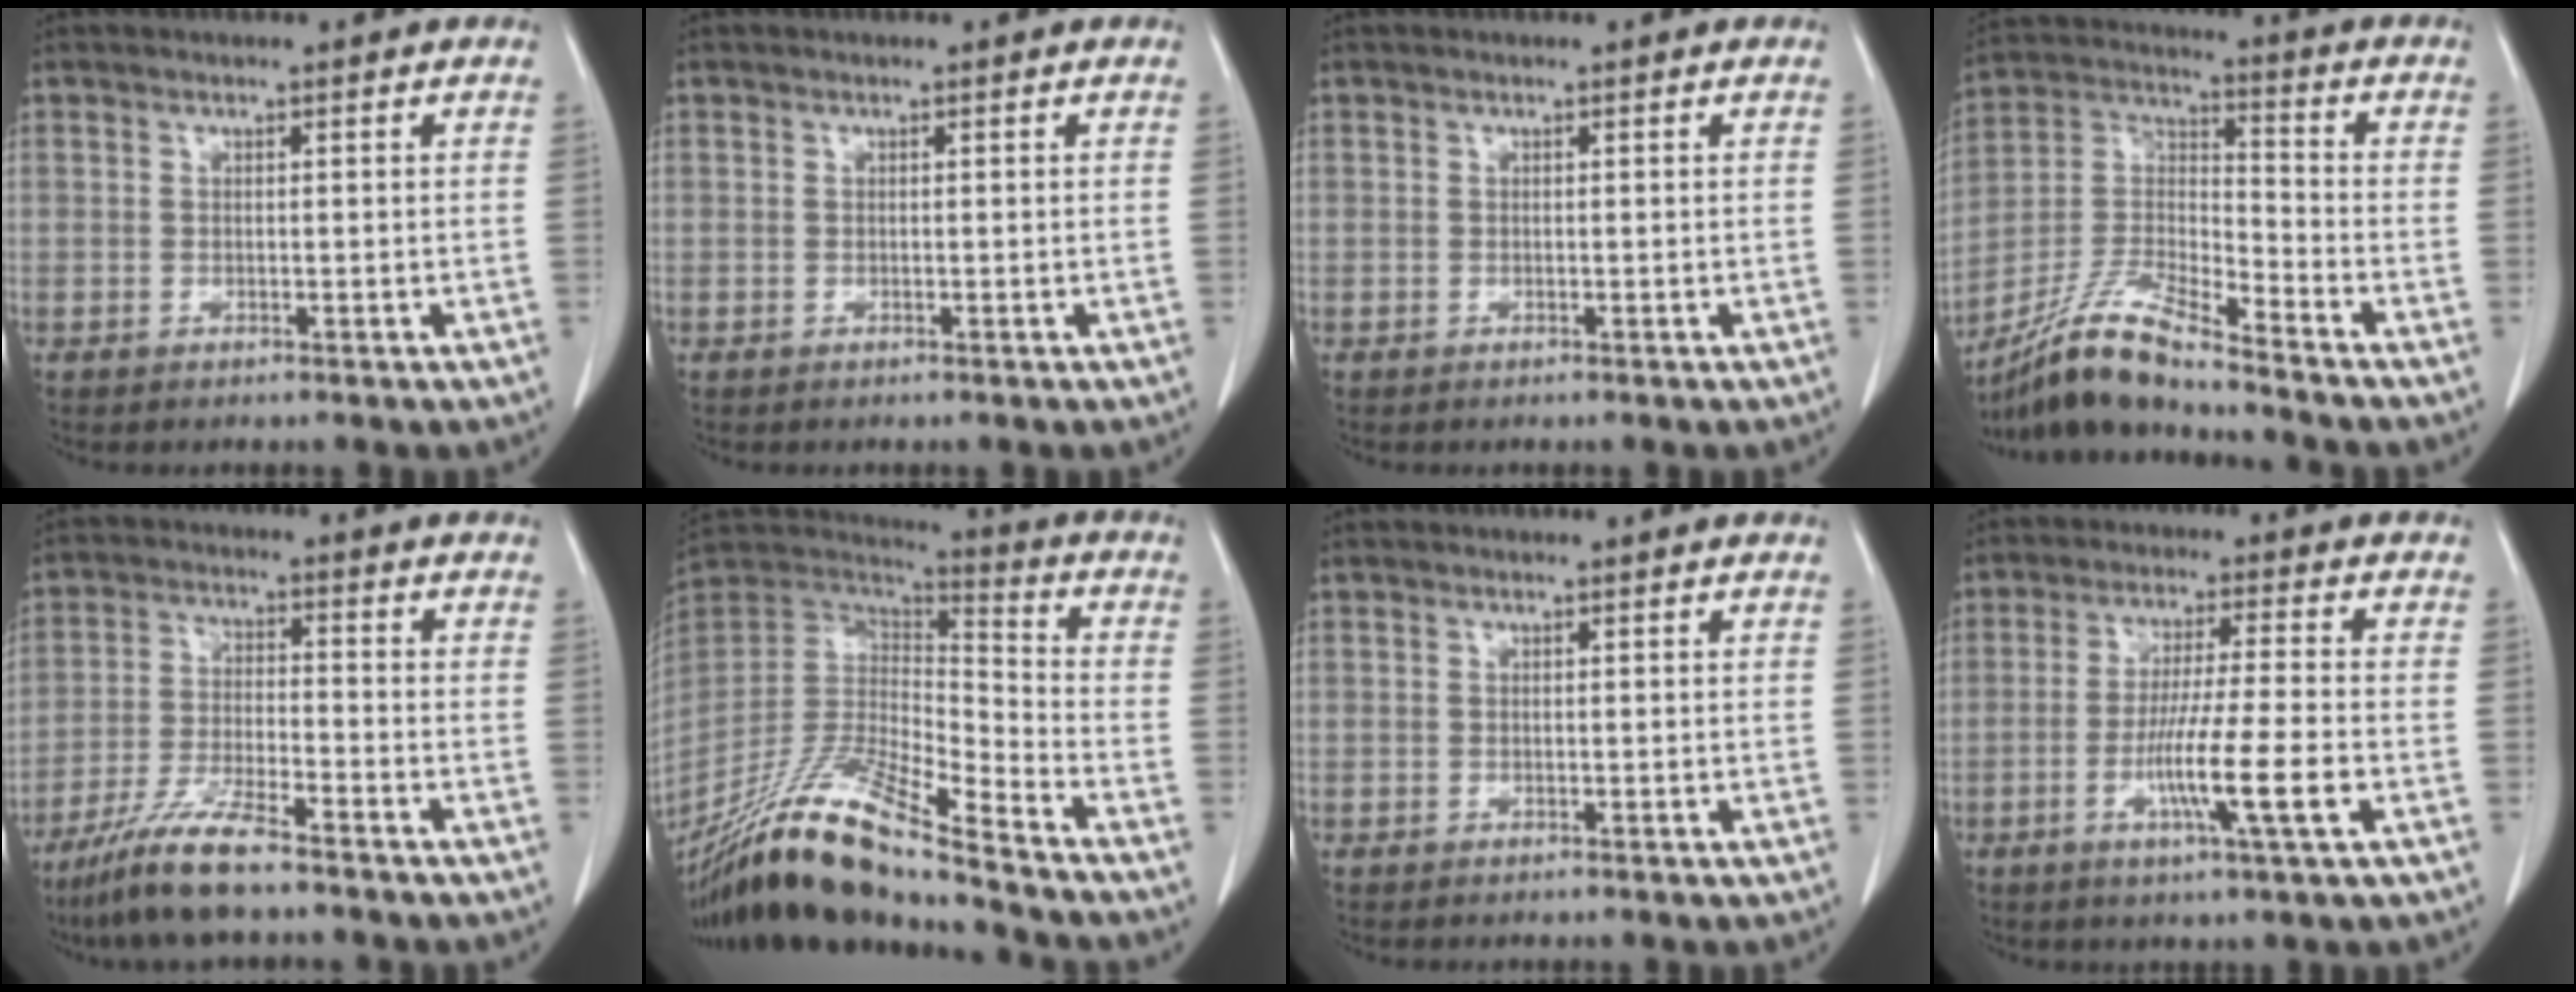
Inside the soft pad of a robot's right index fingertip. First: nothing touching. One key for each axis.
{"total": 0.0}
{"total": 0.0}
{"total": 12.5, "fx": -11.1, "fy": -0.1, "fz": 5.7, "tx": -0.120, "ty": 0.000, "tz": -0.213}
{"total": 8.9, "fx": -6.9, "fy": 0.7, "fz": 5.6, "tx": -0.113, "ty": -0.022, "tz": -0.133}
{"total": 21.2, "fx": -17.2, "fy": 1.0, "fz": 12.3, "tx": -0.270, "ty": -0.024, "tz": -0.329}
{"total": 0.0}
{"total": 9.8, "fx": -3.0, "fy": -0.6, "fz": 9.3, "tx": -0.167, "ty": -0.013, "tz": -0.056}